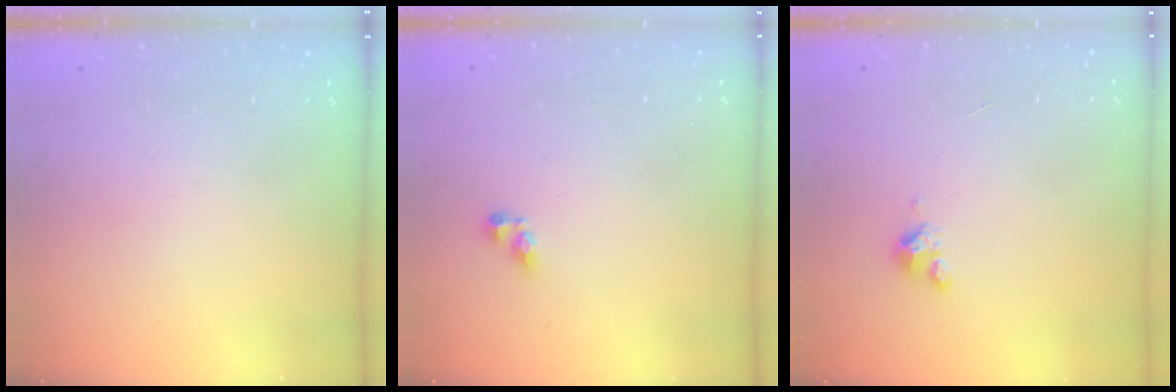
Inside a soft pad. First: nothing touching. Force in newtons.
{"total": 4.6, "press": 4.6, "slide": 0.6}
{"total": 2.5, "press": 2.5, "slide": 0.2}